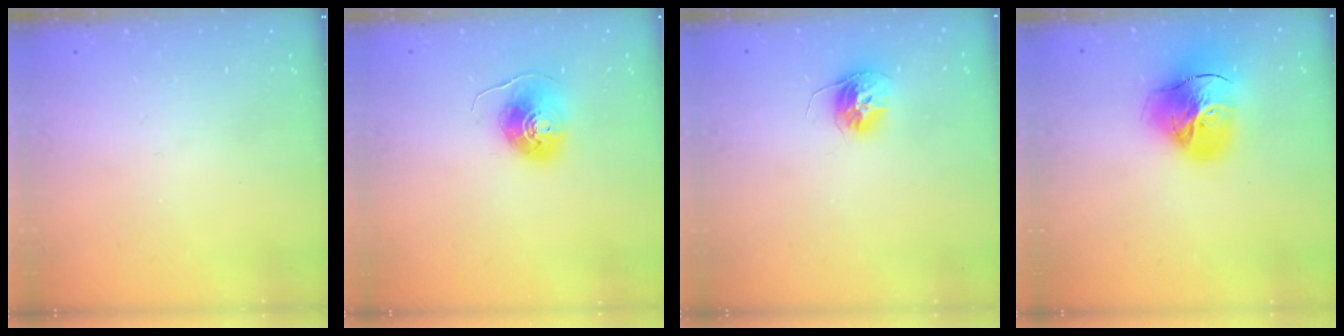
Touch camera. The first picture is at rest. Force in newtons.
{"total": 8.7, "press": 8.7, "slide": 0.5}
{"total": 11.4, "press": 11.4, "slide": 1.0}
{"total": 23.3, "press": 23.2, "slide": 2.4}